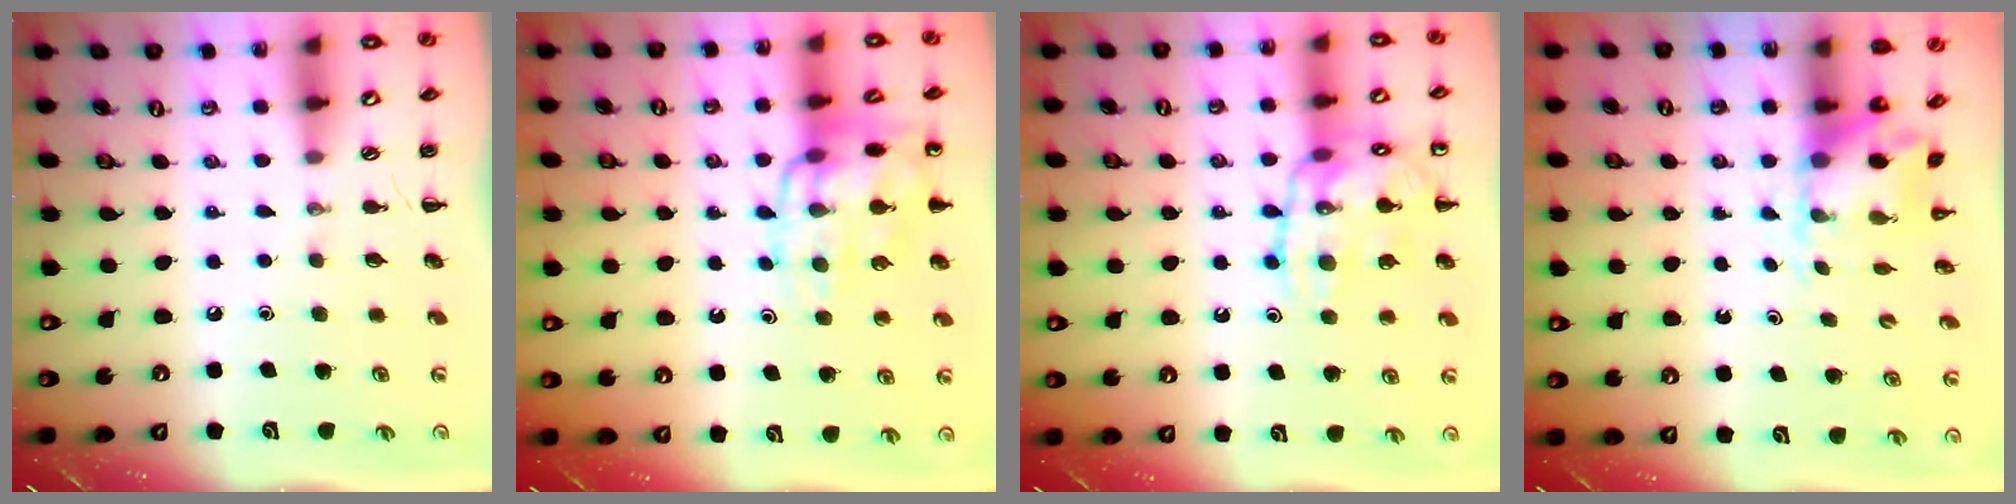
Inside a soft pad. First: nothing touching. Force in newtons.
{"total": 14.2, "press": 14.1, "slide": 1.8}
{"total": 15.3, "press": 15.2, "slide": 1.5}
{"total": 3.7, "press": 3.7, "slide": 0.6}